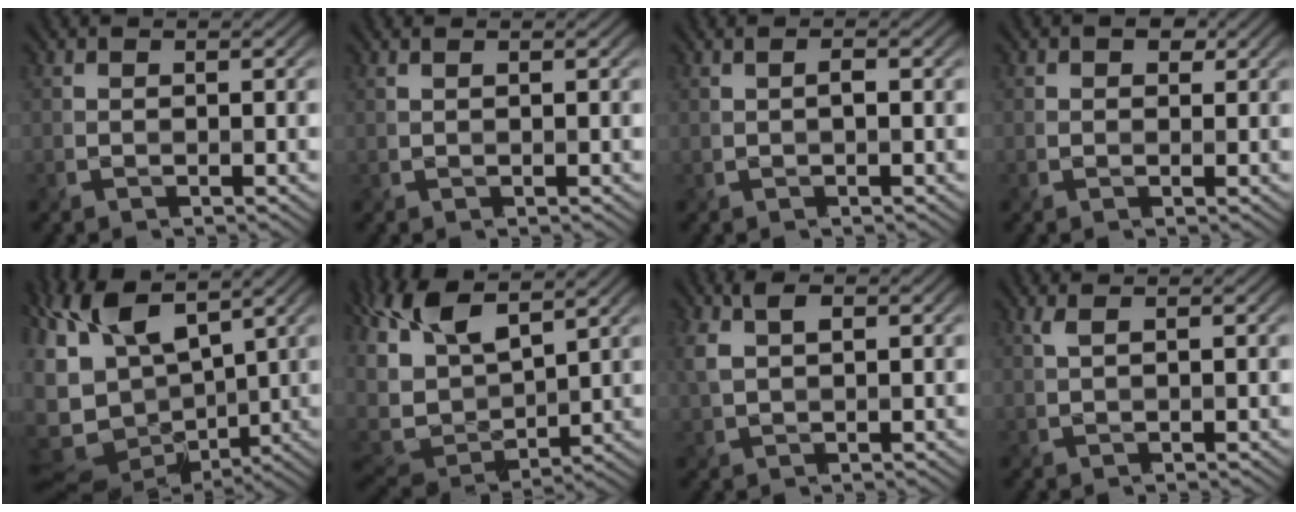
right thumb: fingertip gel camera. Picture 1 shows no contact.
{"total": 0.6, "force": [0.6, 0.0, 0.3], "torque": [-0.011, 0.002, 0.014]}
{"total": 1.1, "force": [-0.1, 0.3, 1.1], "torque": [-0.021, 0.003, -0.003]}
{"total": 2.6, "force": [1.3, 1.9, 1.3], "torque": [-0.024, 0.000, 0.018]}
{"total": 13.5, "force": [3.2, 7.7, 10.6], "torque": [-0.242, -0.001, 0.074]}
{"total": 12.1, "force": [5.0, 5.5, 9.5], "torque": [-0.242, 0.020, 0.085]}
{"total": 4.2, "force": [1.4, 2.2, 3.3], "torque": [-0.078, 0.006, 0.023]}
{"total": 1.4, "force": [0.8, -0.1, 1.2], "torque": [-0.031, 0.004, 0.016]}